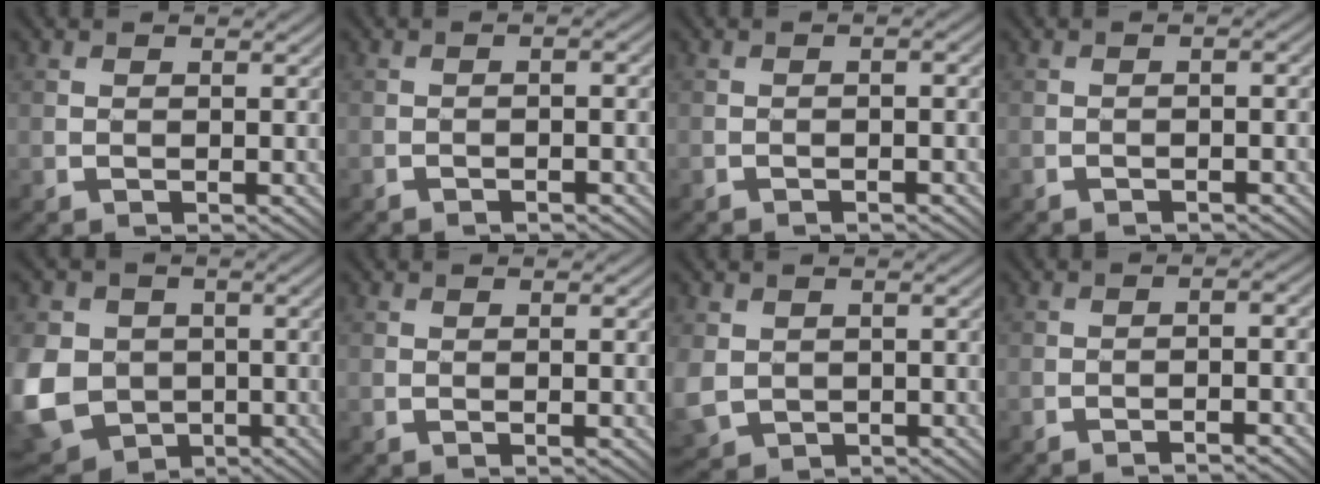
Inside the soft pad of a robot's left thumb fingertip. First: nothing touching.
{"total": 1.8, "force": [-1.1, 0.4, 1.4], "torque": [-0.021, 0.008, -0.018]}
{"total": 1.3, "force": [-0.8, 0.2, 1.0], "torque": [-0.015, 0.006, -0.014]}
{"total": 1.0, "force": [-0.8, 0.2, 0.6], "torque": [-0.009, 0.006, -0.016]}
{"total": 10.9, "force": [-1.9, 9.5, 4.9], "torque": [-0.158, -0.032, -0.045]}
{"total": 2.2, "force": [-0.4, 0.2, 2.2], "torque": [-0.029, 0.000, 0.001]}
{"total": 4.4, "force": [-0.1, 3.8, 2.1], "torque": [-0.074, -0.026, 0.002]}
{"total": 4.6, "force": [-2.8, 0.4, 3.7], "torque": [-0.049, 0.003, -0.042]}